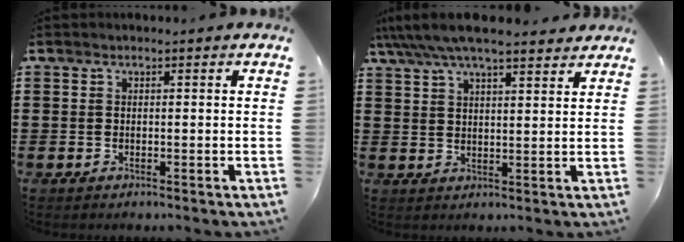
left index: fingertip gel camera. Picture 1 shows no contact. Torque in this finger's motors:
{"motor_torque": [2.14, 0.00, 0.90, 0.21]}